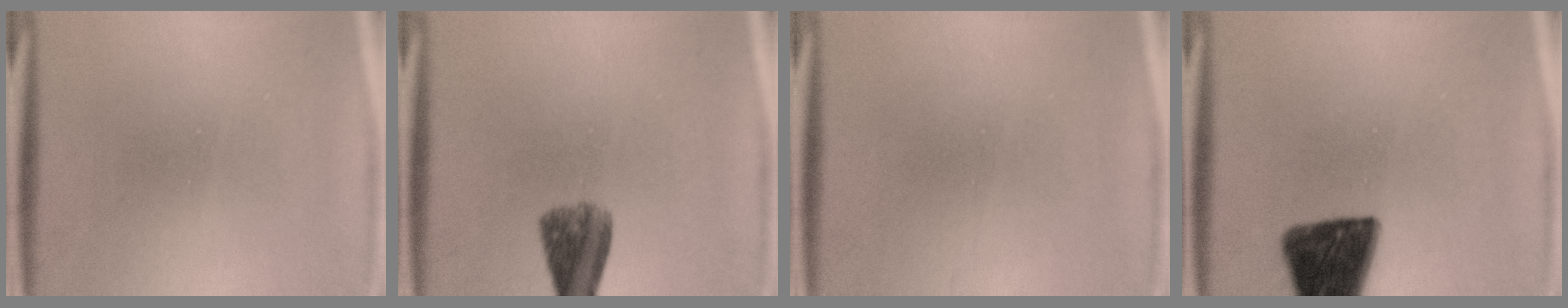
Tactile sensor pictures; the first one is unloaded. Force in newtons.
{"total": 5.6}
{"total": 1.1}
{"total": 13.7}